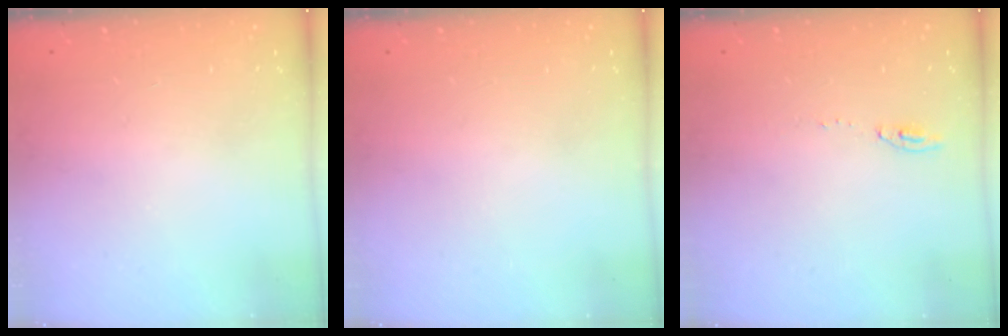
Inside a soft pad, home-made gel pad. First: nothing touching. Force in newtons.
{"total": 0.0}
{"total": 5.2, "press": 5.2, "slide": 0.5}